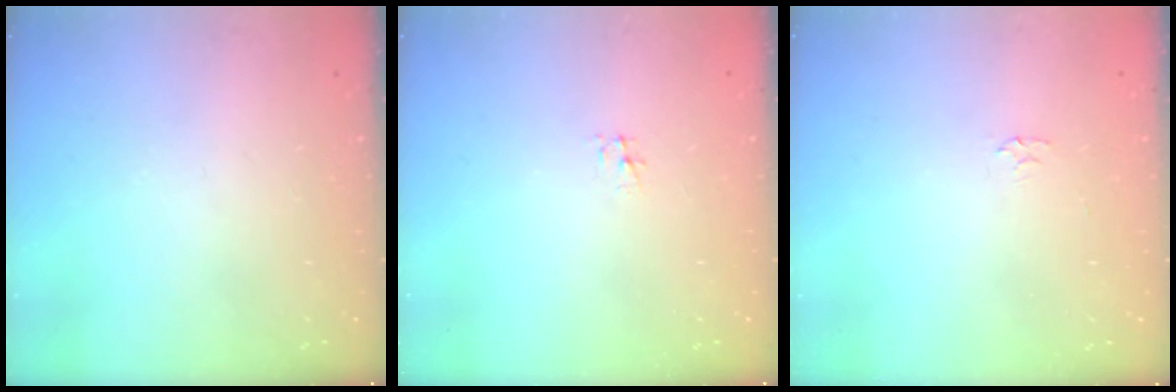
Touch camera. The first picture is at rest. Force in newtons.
{"total": 2.3, "press": 2.3, "slide": 0.3}
{"total": 2.3, "press": 2.3, "slide": 0.4}